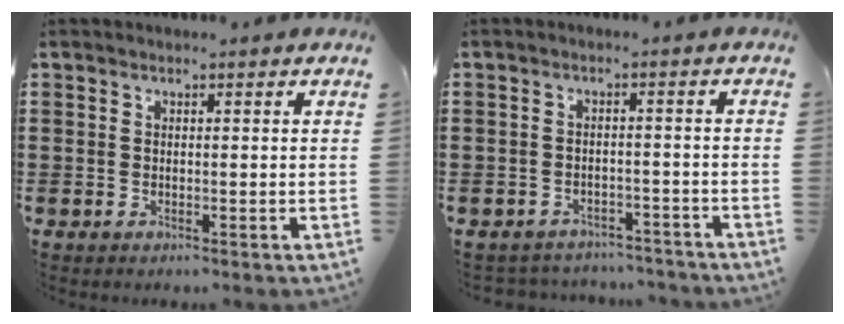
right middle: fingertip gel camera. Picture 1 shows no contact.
{"total": 2.8, "force": [-2.7, 0.4, -0.3], "torque": [-0.005, -0.002, -0.059]}